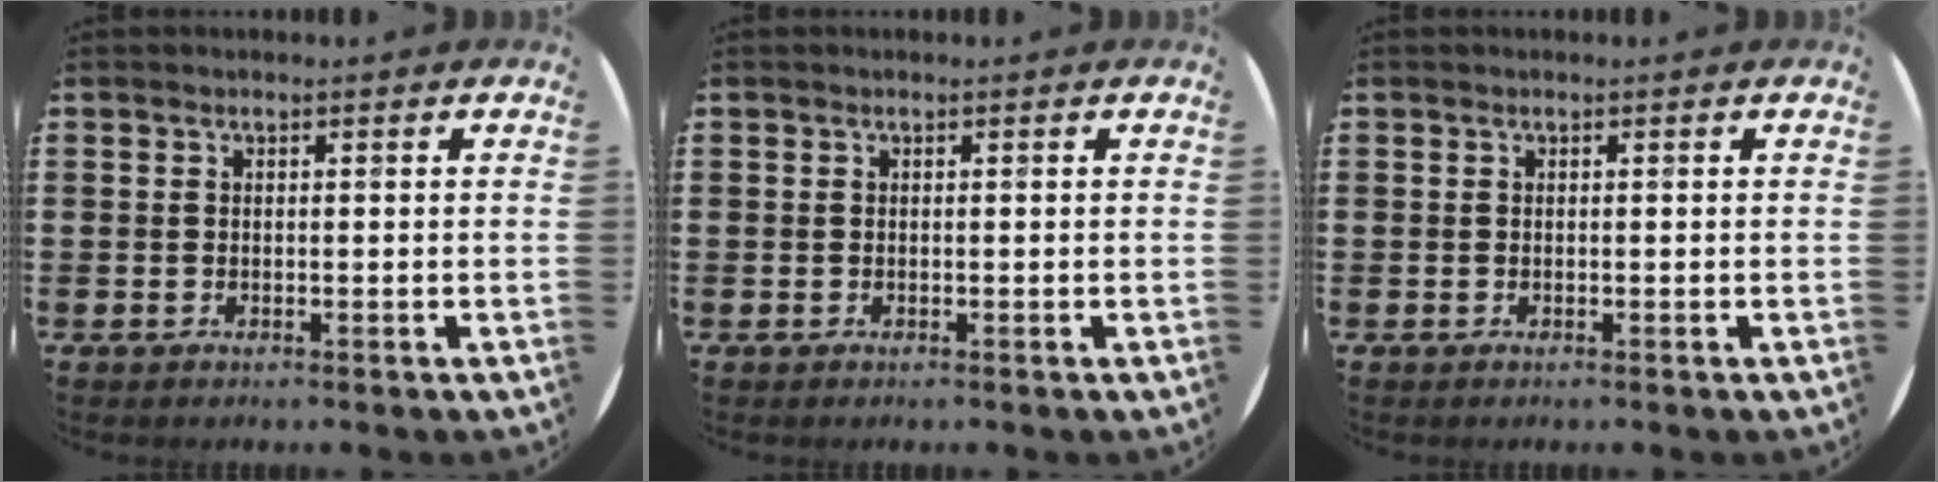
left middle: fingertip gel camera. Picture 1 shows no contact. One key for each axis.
{"total": 0.0}
{"total": 0.0}